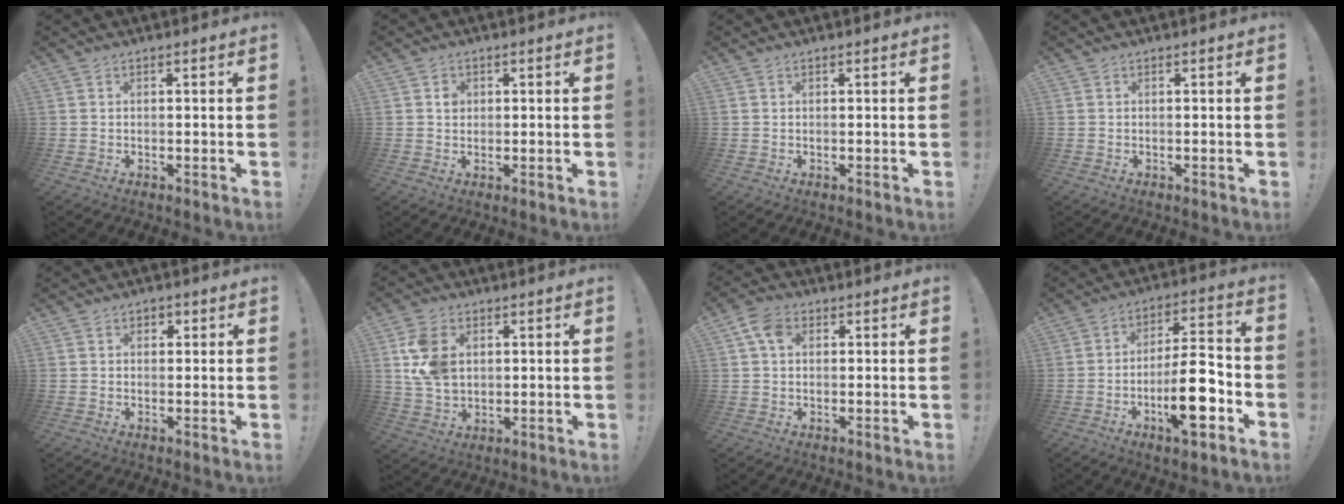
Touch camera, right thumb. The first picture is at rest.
{"total": 2.1, "force": [0.3, 1.8, 0.9], "torque": [-0.001, -0.003, 0.001]}
{"total": 0.0}
{"total": 0.0}
{"total": 1.6, "force": [0.3, 1.5, 0.6], "torque": [-0.001, 0.001, 0.002]}
{"total": 11.4, "force": [3.1, 8.2, 7.3], "torque": [-0.131, -0.001, 0.060]}
{"total": 6.4, "force": [1.9, 4.4, 4.3], "torque": [-0.078, 0.000, 0.036]}
{"total": 16.1, "force": [-6.0, 5.0, 14.0], "torque": [-0.223, 0.026, -0.098]}